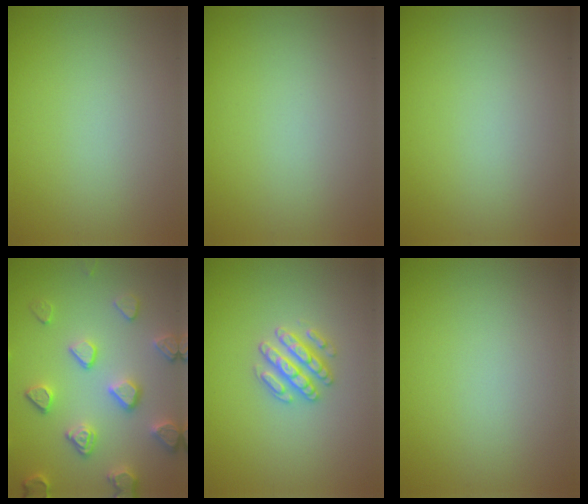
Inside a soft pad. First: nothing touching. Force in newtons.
{"total": 0.0}
{"total": 0.0}
{"total": 4.3, "press": 4.2, "slide": 1.1}
{"total": 2.8, "press": 2.7, "slide": 0.6}
{"total": 0.0}